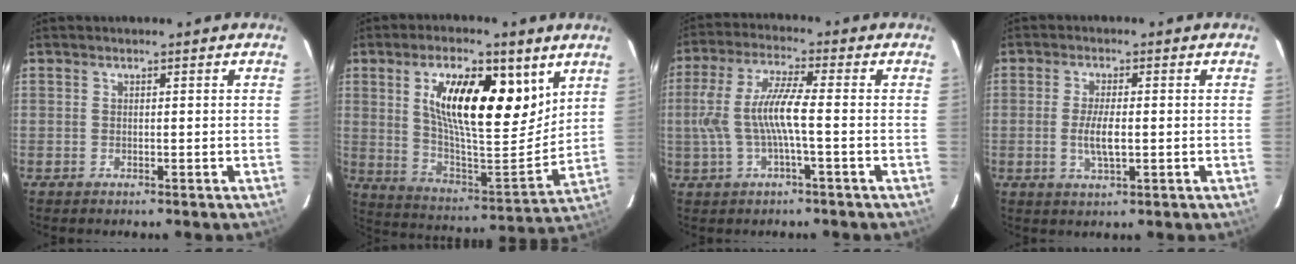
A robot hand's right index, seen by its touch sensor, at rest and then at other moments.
{"total": 19.7, "force": [8.4, 7.4, 16.1], "torque": [-0.270, 0.006, 0.147]}
{"total": 9.4, "force": [-1.2, 1.2, 9.3], "torque": [-0.195, 0.004, -0.017]}
{"total": 4.7, "force": [-0.7, 1.3, 4.4], "torque": [-0.088, -0.007, -0.011]}